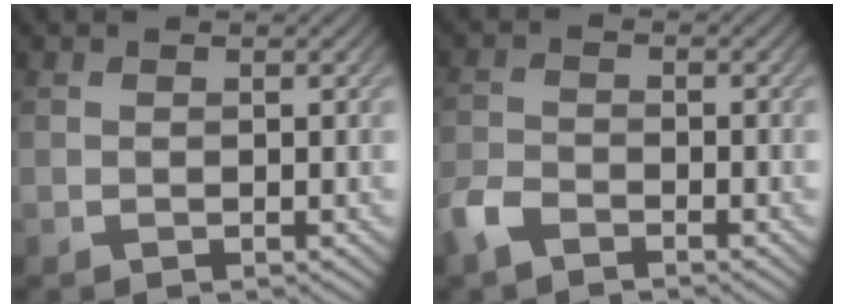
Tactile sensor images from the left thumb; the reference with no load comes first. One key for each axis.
{"total": 3.5, "fx": -2.7, "fy": 1.3, "fz": 1.8, "tx": -0.042, "ty": -0.004, "tz": -0.067}